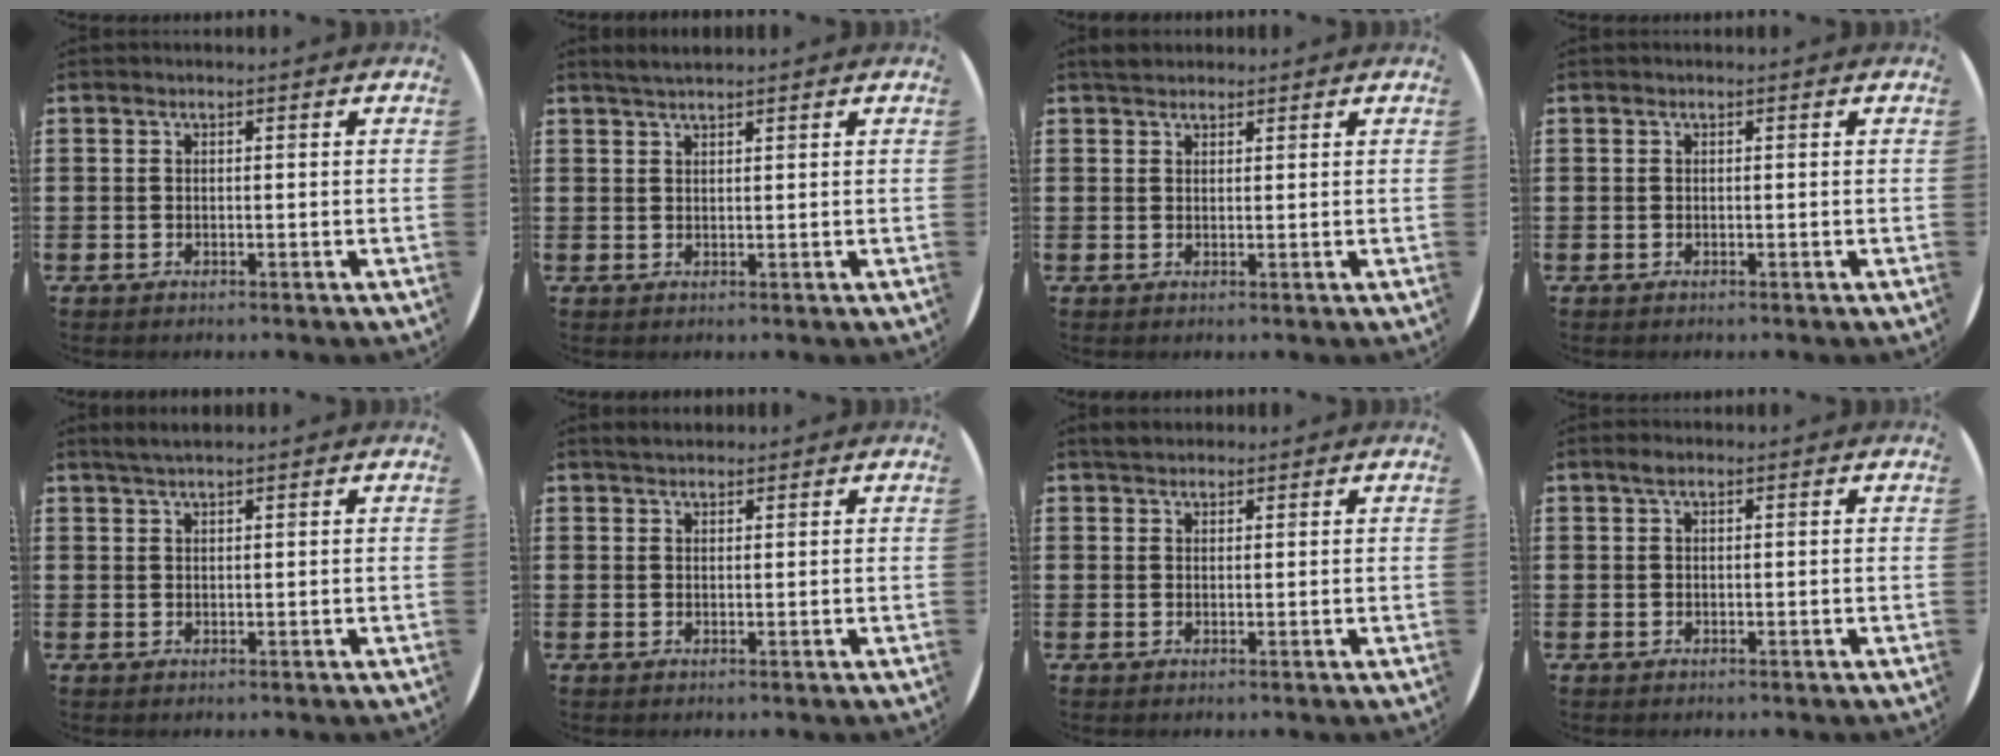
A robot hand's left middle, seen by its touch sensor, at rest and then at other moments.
{"total": 1.6, "force": [1.5, 0.1, 0.5], "torque": [-0.010, 0.002, 0.027]}
{"total": 1.7, "force": [1.5, 0.7, 0.2], "torque": [0.001, 0.002, 0.028]}
{"total": 0.0}
{"total": 1.8, "force": [1.5, 0.1, 0.8], "torque": [-0.017, 0.004, 0.028]}
{"total": 1.6, "force": [1.6, 0.5, 0.3], "torque": [-0.007, 0.006, 0.030]}
{"total": 1.7, "force": [1.6, 0.7, 0.2], "torque": [0.001, 0.003, 0.029]}
{"total": 1.1, "force": [0.6, 0.5, 0.7], "torque": [-0.016, 0.005, 0.010]}